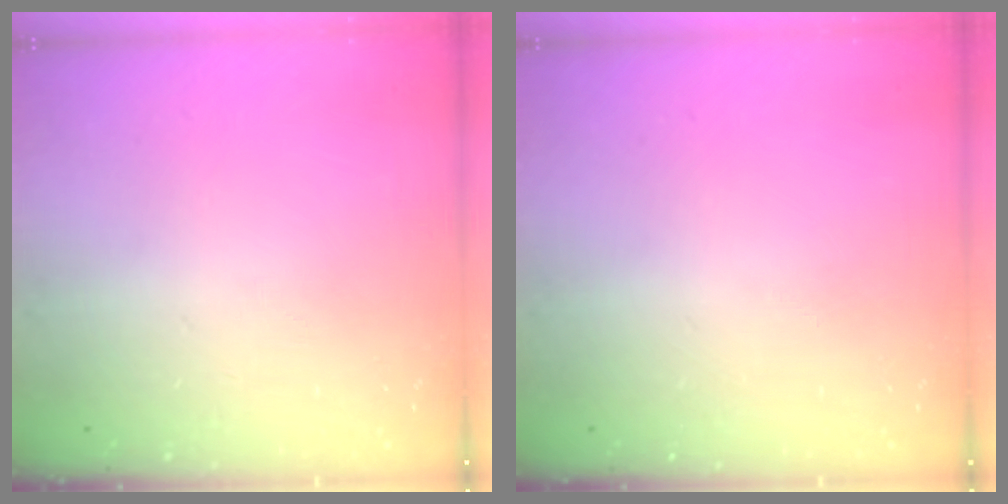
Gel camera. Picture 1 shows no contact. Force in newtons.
{"total": 0.0}